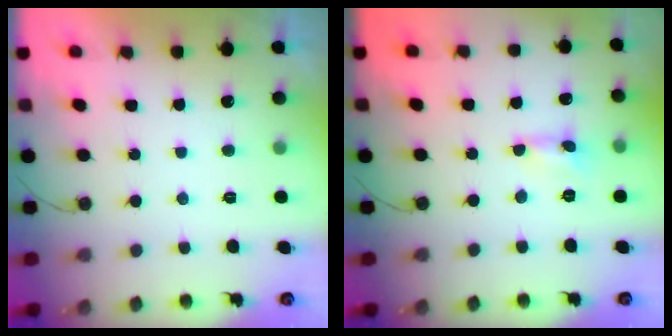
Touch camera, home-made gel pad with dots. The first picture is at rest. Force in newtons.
{"total": 0.0}